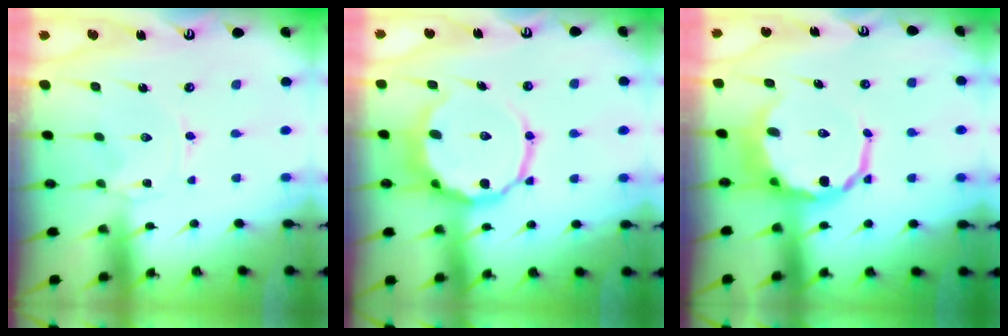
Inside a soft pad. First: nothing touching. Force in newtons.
{"total": 13.0, "press": 12.8, "slide": 2.6}
{"total": 11.4, "press": 11.1, "slide": 2.8}